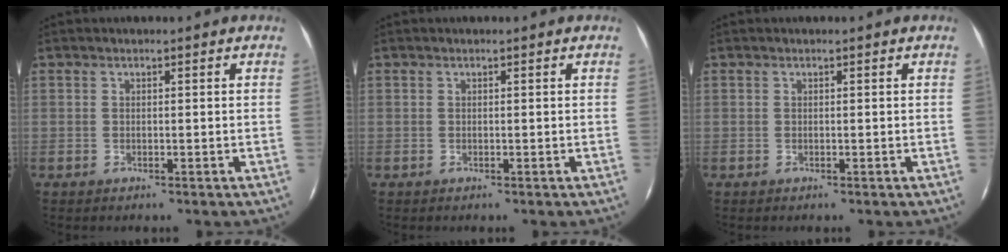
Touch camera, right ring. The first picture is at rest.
{"total": 0.0}
{"total": 0.0}